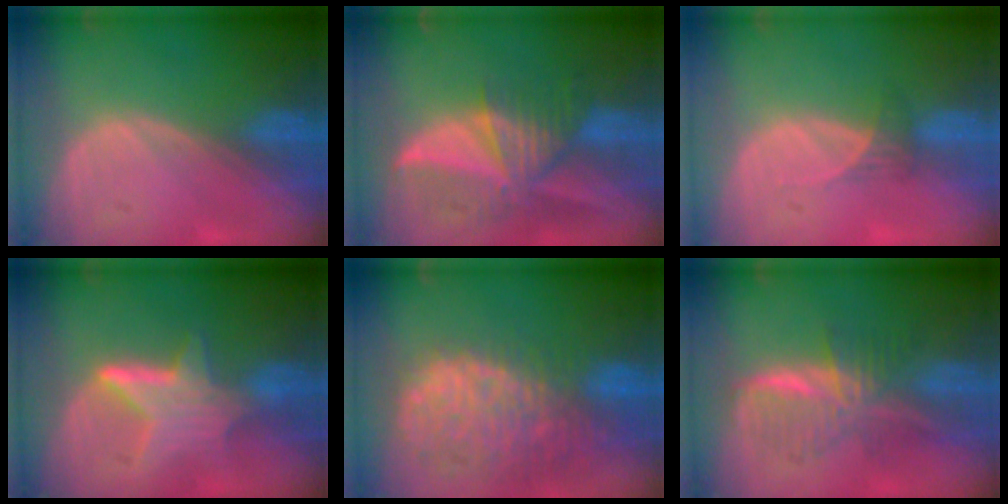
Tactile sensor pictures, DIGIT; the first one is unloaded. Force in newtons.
{"total": 9.8, "press": 8.6, "slide": 4.7}
{"total": 1.8, "press": 1.6, "slide": 0.8}
{"total": 6.3, "press": 6.3, "slide": 0.5}
{"total": 13.8, "press": 11.2, "slide": 8.0}
{"total": 6.6, "press": 6.6, "slide": 0.0}